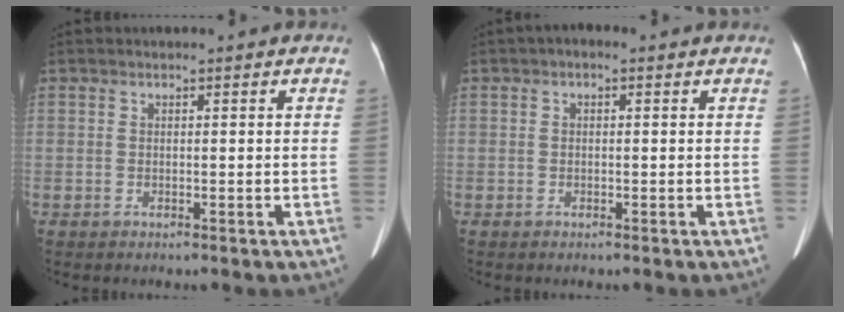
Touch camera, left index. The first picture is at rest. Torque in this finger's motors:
{"motor_torque": [-0.32, -0.19, -0.23, -0.05]}